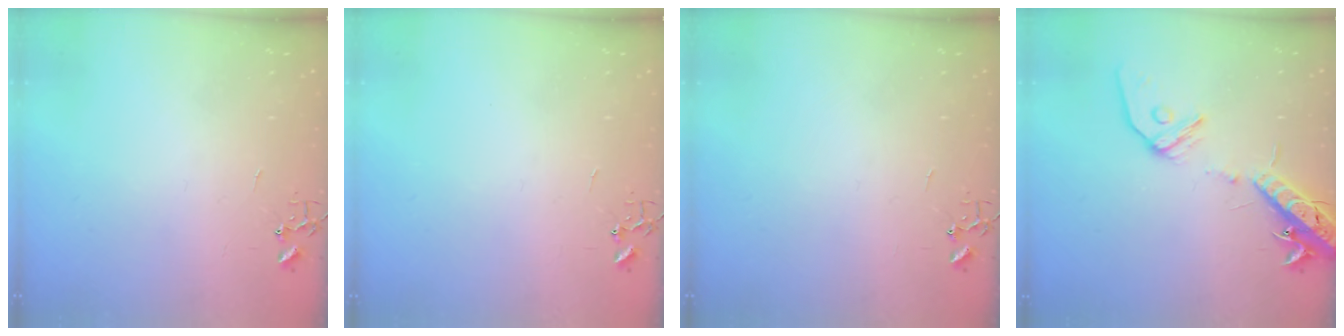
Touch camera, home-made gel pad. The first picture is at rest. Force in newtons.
{"total": 0.0}
{"total": 0.0}
{"total": 15.4, "press": 15.0, "slide": 3.5}